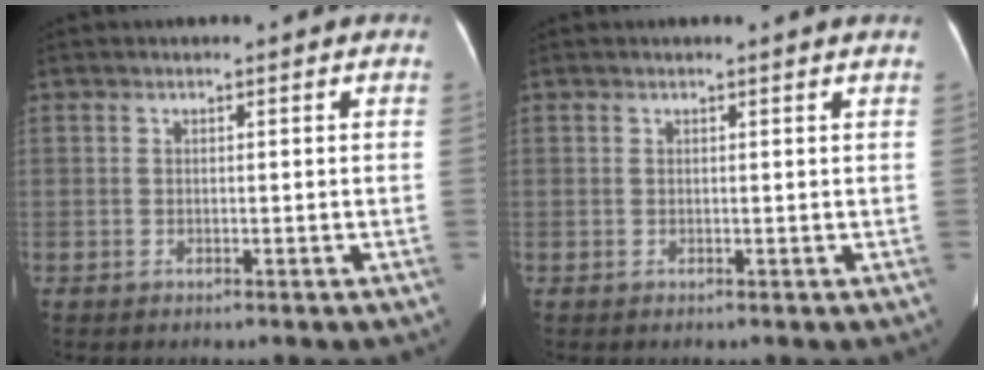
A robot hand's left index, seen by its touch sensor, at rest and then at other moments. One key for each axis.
{"total": 0.5, "fx": 0.5, "fy": -0.1, "fz": 0.2, "tx": -0.010, "ty": -0.004, "tz": 0.008}